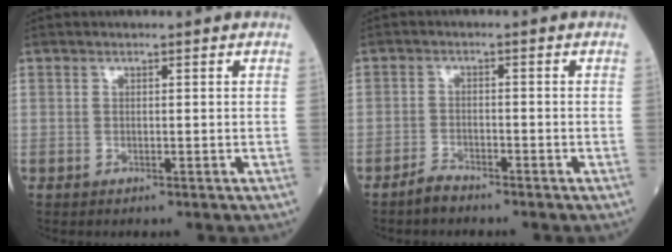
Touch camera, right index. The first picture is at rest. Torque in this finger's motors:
{"motor_torque": [0.32, -0.16, -0.03, 0.00]}